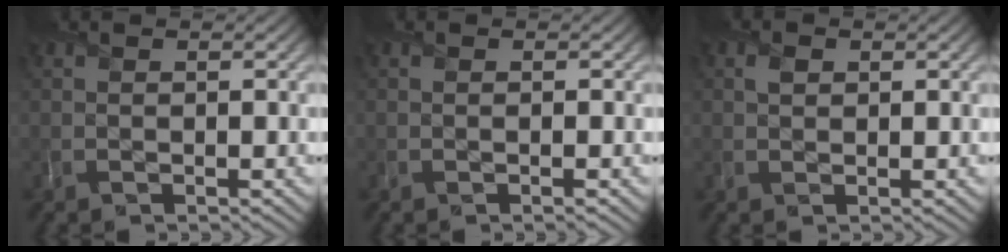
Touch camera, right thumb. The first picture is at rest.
{"total": 0.0}
{"total": 1.0, "force": [0.4, 0.9, 0.4], "torque": [-0.008, 0.000, 0.007]}